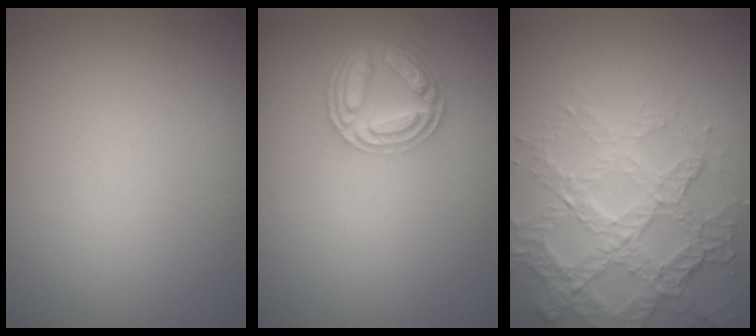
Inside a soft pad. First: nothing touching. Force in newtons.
{"total": 4.5, "press": 4.0, "slide": 2.1}
{"total": 7.4, "press": 5.3, "slide": 5.2}